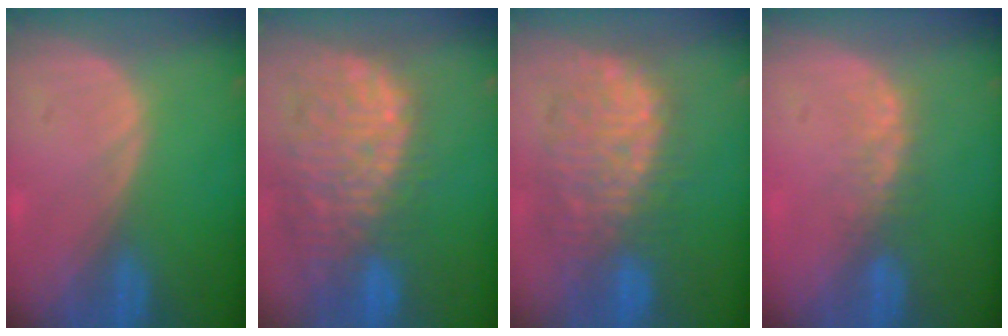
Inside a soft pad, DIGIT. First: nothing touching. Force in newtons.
{"total": 13.8, "press": 11.6, "slide": 7.5}
{"total": 10.4, "press": 9.8, "slide": 3.5}
{"total": 3.1, "press": 2.7, "slide": 1.5}